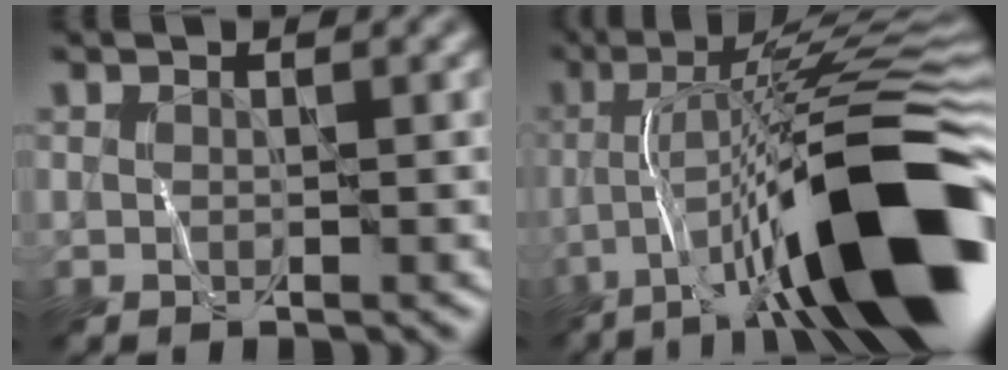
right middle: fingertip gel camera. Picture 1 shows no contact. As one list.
[{"total": 15.3, "force": [-5.6, 3.1, 13.9], "torque": [-0.226, 0.014, -0.091]}]